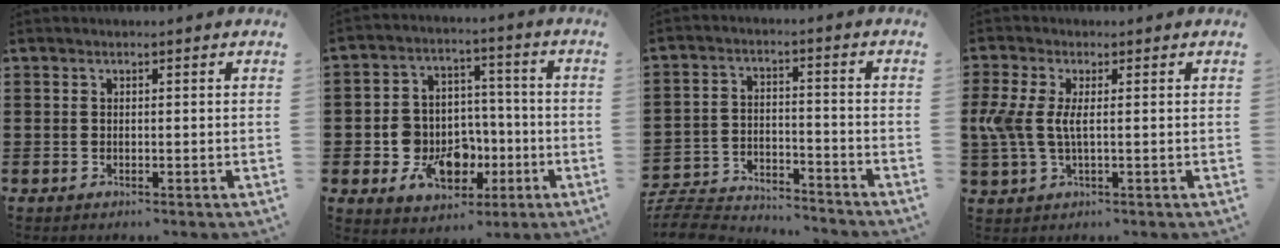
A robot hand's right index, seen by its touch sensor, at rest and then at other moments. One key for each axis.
{"total": 10.0, "fx": -2.5, "fy": 8.3, "fz": 5.0, "tx": -0.104, "ty": 0.020, "tz": -0.037}
{"total": 6.7, "fx": -6.5, "fy": 1.0, "fz": 1.1, "tx": -0.039, "ty": 0.007, "tz": -0.134}
{"total": 4.8, "fx": 0.1, "fy": 1.9, "fz": 4.4, "tx": -0.122, "ty": -0.009, "tz": -0.009}